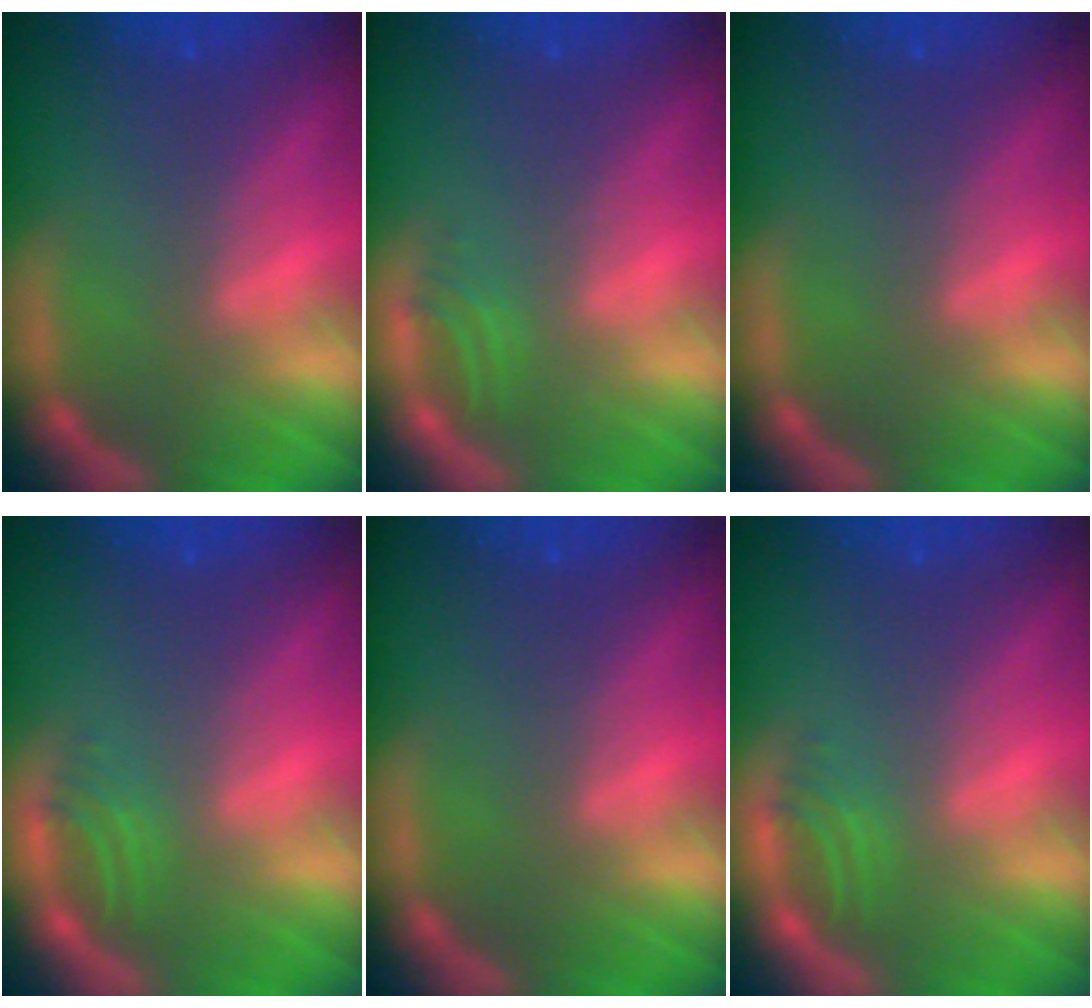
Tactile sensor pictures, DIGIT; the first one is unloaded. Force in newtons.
{"total": 1.5}
{"total": 0.0}
{"total": 2.0}
{"total": 0.0}
{"total": 2.0}